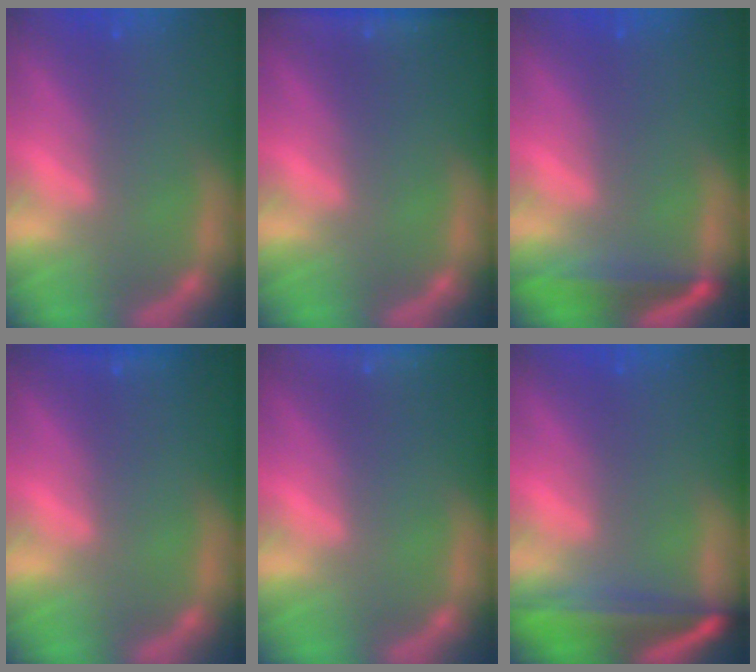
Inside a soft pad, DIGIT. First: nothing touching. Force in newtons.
{"total": 3.5}
{"total": 4.0}
{"total": 0.9}
{"total": 7.5}
{"total": 7.6}